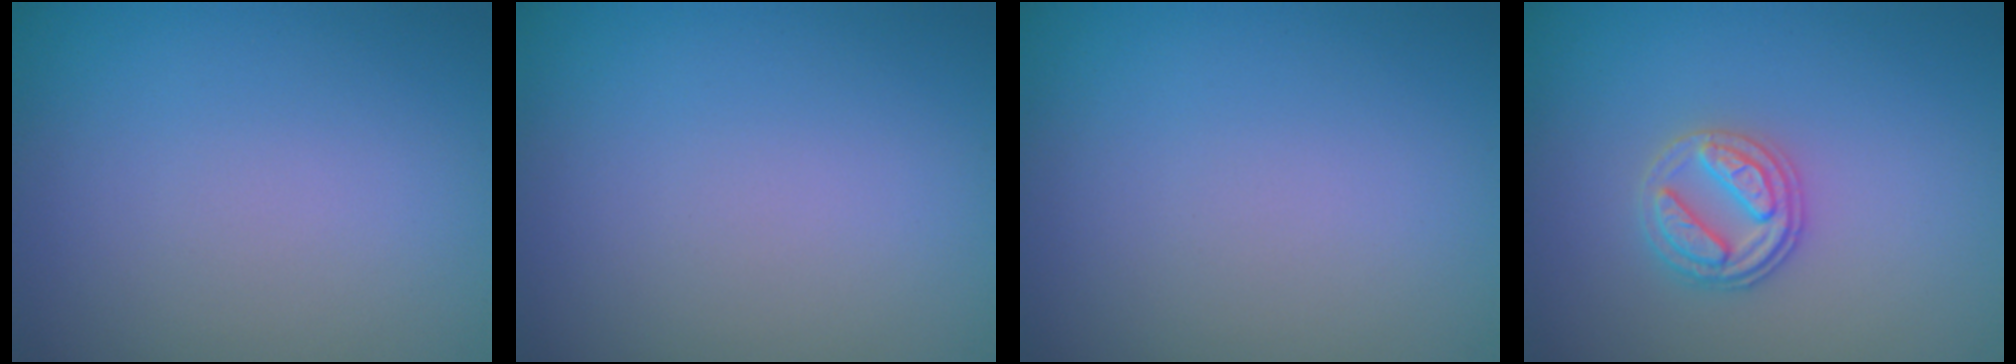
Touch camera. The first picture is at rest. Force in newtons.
{"total": 0.0}
{"total": 0.0}
{"total": 2.6, "press": 2.6, "slide": 0.6}